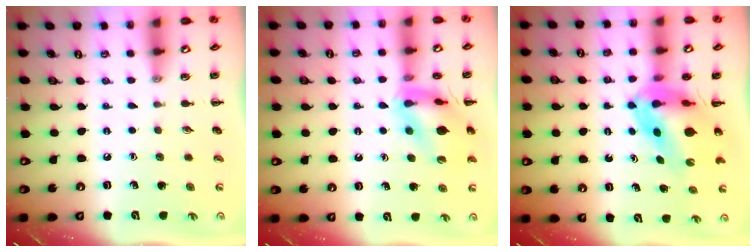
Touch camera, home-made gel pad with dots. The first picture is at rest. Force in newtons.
{"total": 14.2, "press": 14.0, "slide": 1.8}
{"total": 7.8, "press": 7.4, "slide": 2.4}